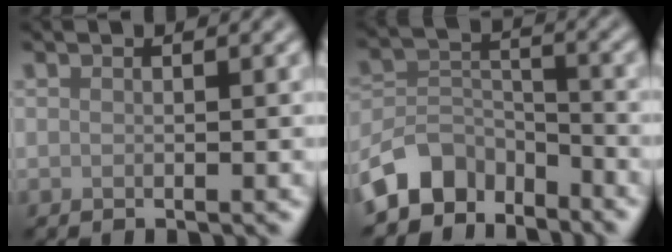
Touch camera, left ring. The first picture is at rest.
{"total": 5.9, "force": [-4.8, 3.1, 1.7], "torque": [-0.019, -0.003, -0.100]}